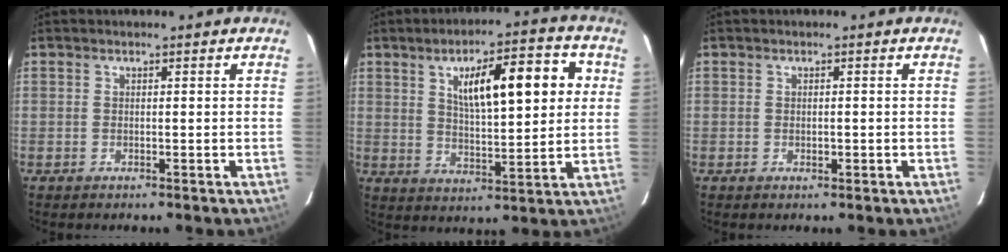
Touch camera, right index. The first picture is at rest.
{"total": 13.4, "force": [4.1, 3.6, 12.2], "torque": [-0.184, 0.020, 0.066]}
{"total": 0.9, "force": [-0.2, 0.5, 0.7], "torque": [-0.011, 0.000, 0.000]}